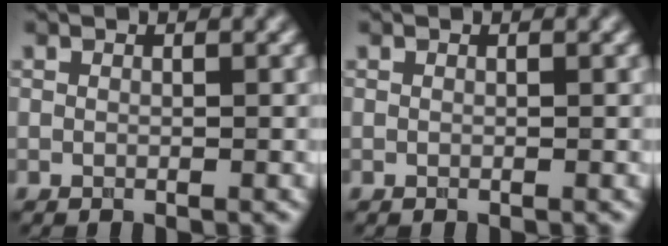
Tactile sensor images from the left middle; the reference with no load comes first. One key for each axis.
{"total": 0.0}